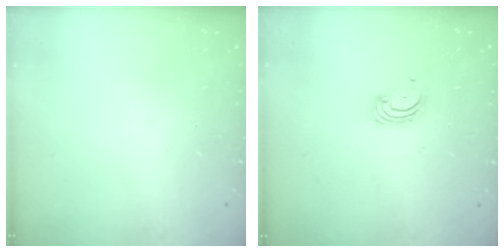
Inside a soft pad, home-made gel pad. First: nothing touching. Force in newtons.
{"total": 3.3, "press": 3.3, "slide": 0.3}